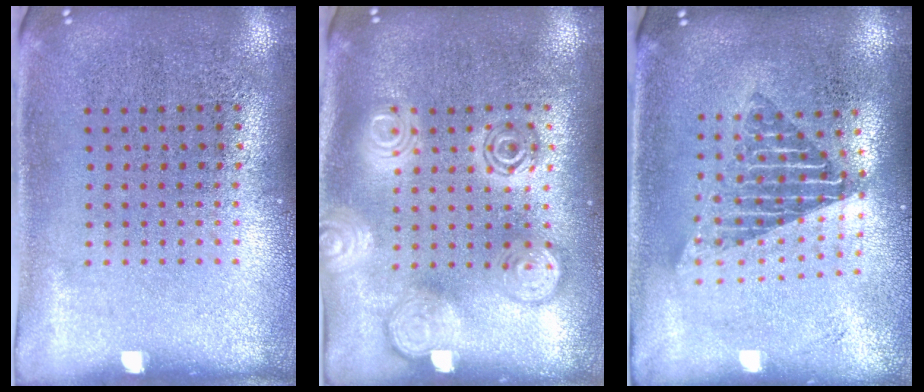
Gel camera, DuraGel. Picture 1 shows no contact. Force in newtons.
{"total": 2.7, "press": 2.7, "slide": 0.3}
{"total": 1.7, "press": 1.4, "slide": 1.0}